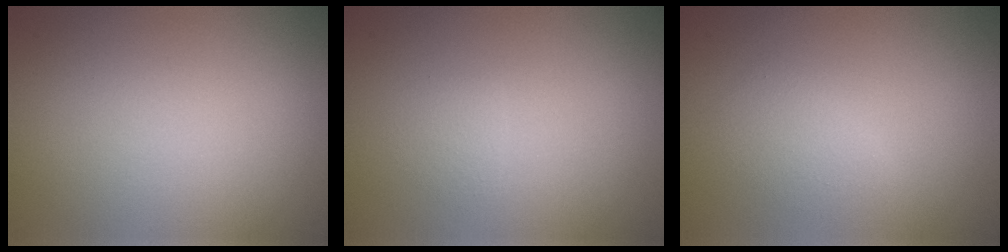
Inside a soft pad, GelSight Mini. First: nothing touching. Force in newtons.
{"total": 0.9, "press": 0.9, "slide": 0.1}
{"total": 1.6, "press": 1.6, "slide": 0.0}